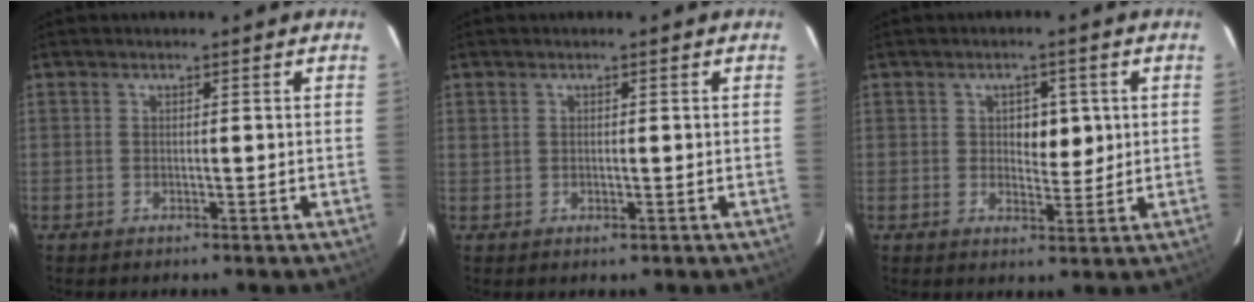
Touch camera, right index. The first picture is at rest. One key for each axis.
{"total": 0.8, "fx": 0.1, "fy": 0.5, "fz": 0.7, "tx": -0.021, "ty": 0.000, "tz": 0.007}
{"total": 4.2, "fx": 0.9, "fy": 2.6, "fz": 3.1, "tx": -0.037, "ty": 0.004, "tz": 0.016}